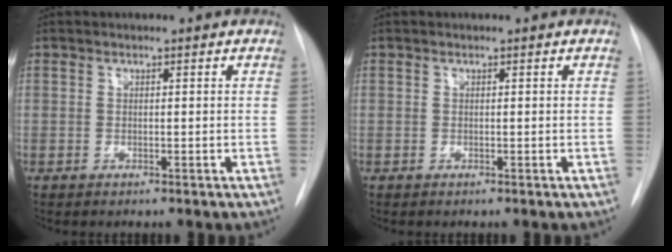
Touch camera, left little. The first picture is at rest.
{"total": 0.0}